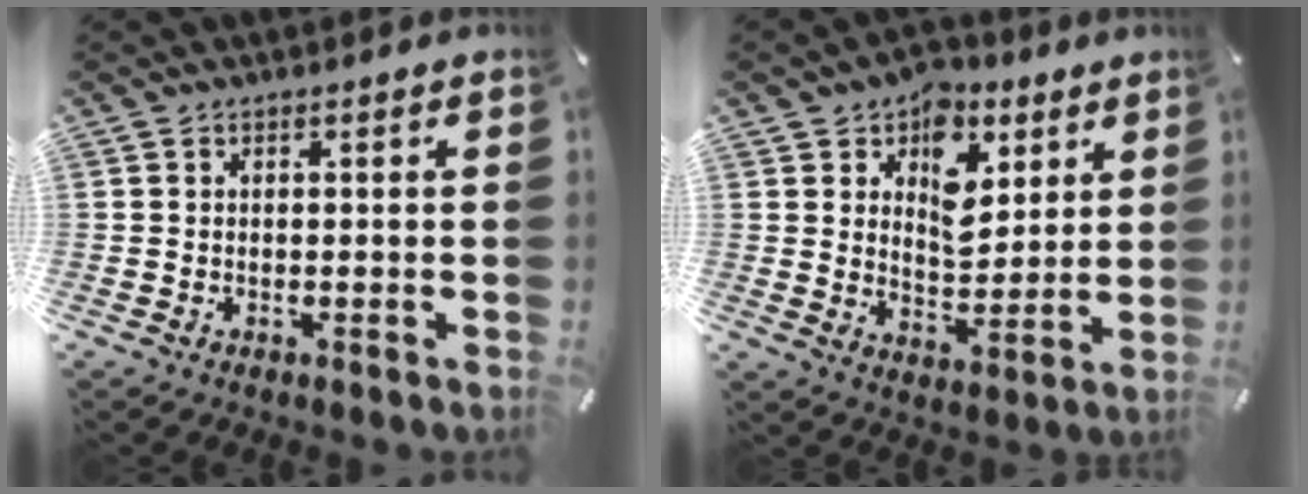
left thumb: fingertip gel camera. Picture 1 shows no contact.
{"total": 11.5, "force": [5.3, 8.4, 5.9], "torque": [-0.076, -0.031, 0.094]}